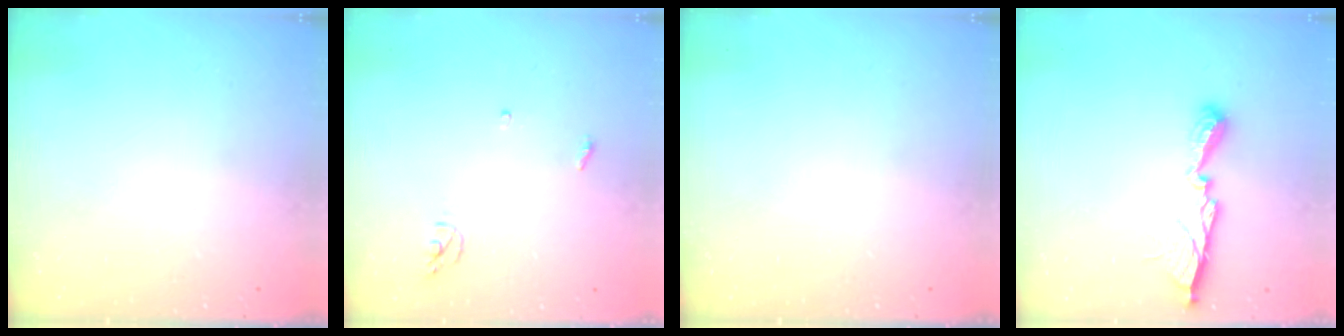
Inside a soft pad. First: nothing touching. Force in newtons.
{"total": 3.8, "press": 3.8, "slide": 0.3}
{"total": 0.0}
{"total": 10.6, "press": 10.6, "slide": 0.6}